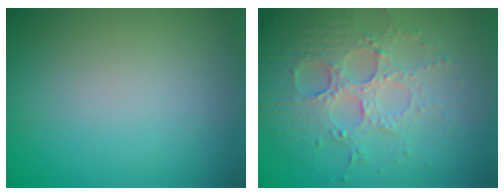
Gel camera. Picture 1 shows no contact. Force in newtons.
{"total": 5.1, "press": 4.5, "slide": 2.3}